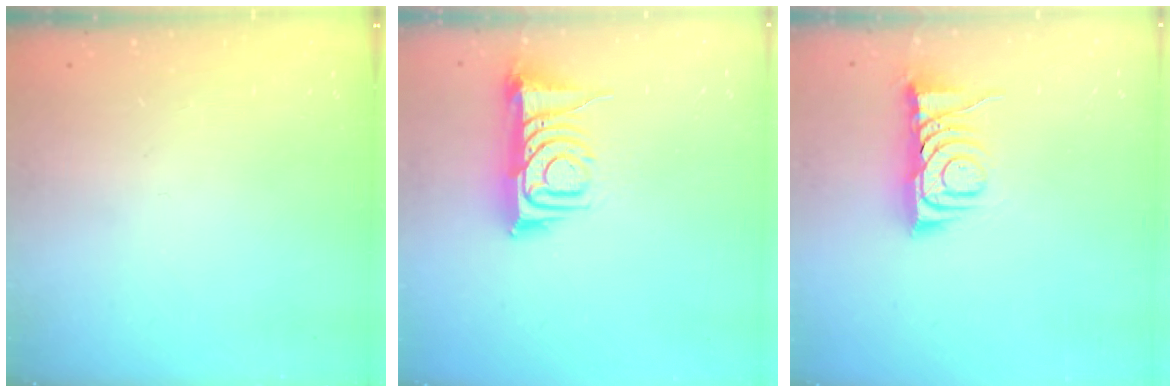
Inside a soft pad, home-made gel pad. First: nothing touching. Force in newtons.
{"total": 9.4, "press": 9.4, "slide": 1.1}
{"total": 8.3, "press": 8.3, "slide": 0.5}